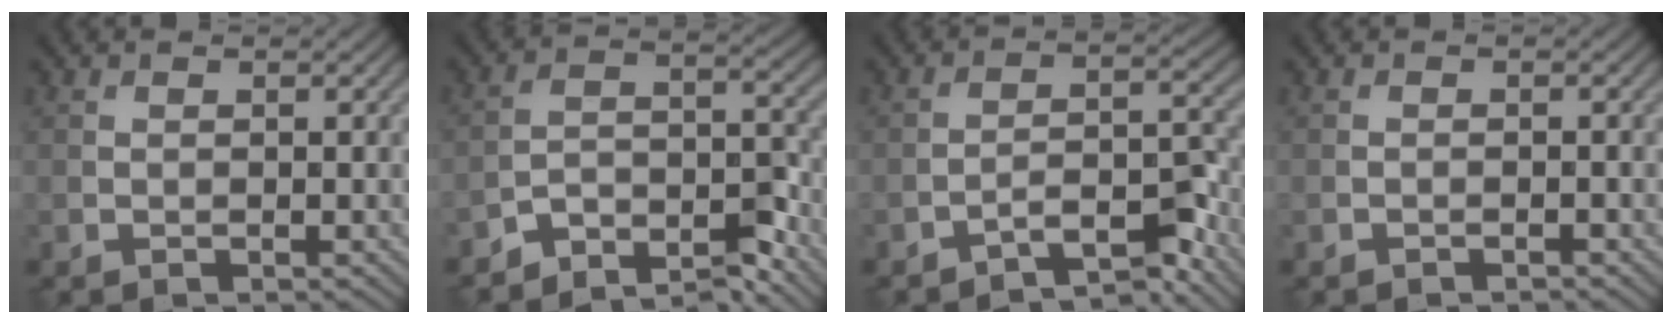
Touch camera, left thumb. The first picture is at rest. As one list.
[{"total": 7.2, "force": [-6.3, 2.0, 2.8], "torque": [-0.045, 0.004, -0.120]}, {"total": 5.6, "force": [-4.6, 0.9, 3.1], "torque": [-0.045, 0.014, -0.080]}, {"total": 0.7, "force": [-0.6, 0.0, 0.2], "torque": [-0.002, 0.001, -0.012]}]